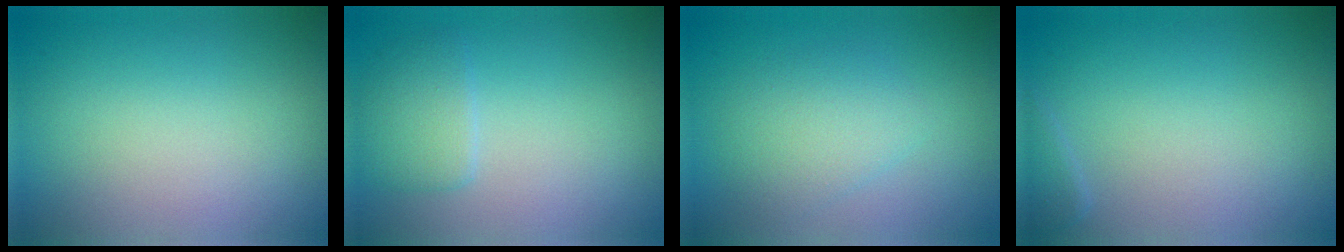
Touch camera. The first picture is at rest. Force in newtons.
{"total": 2.3, "press": 2.2, "slide": 0.3}
{"total": 3.0, "press": 3.0, "slide": 0.1}
{"total": 1.1, "press": 1.1, "slide": 0.1}